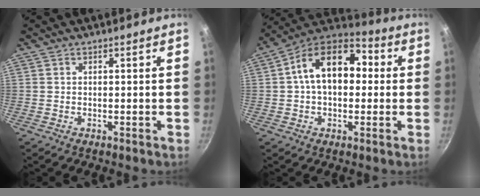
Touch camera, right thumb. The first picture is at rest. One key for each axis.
{"total": 16.1, "fx": 1.8, "fy": 10.7, "fz": 11.9, "tx": -0.151, "ty": 0.035, "tz": 0.007}